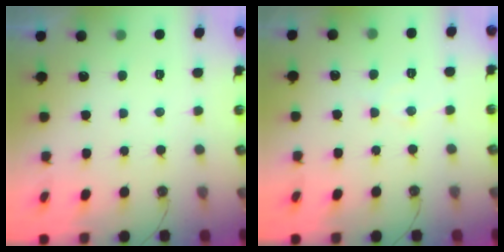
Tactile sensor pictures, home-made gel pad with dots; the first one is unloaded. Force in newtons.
{"total": 4.4, "press": 4.3, "slide": 0.6}